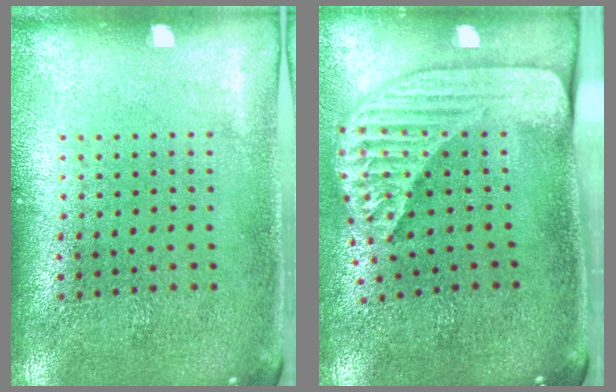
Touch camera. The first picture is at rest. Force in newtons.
{"total": 2.4, "press": 1.7, "slide": 1.6}